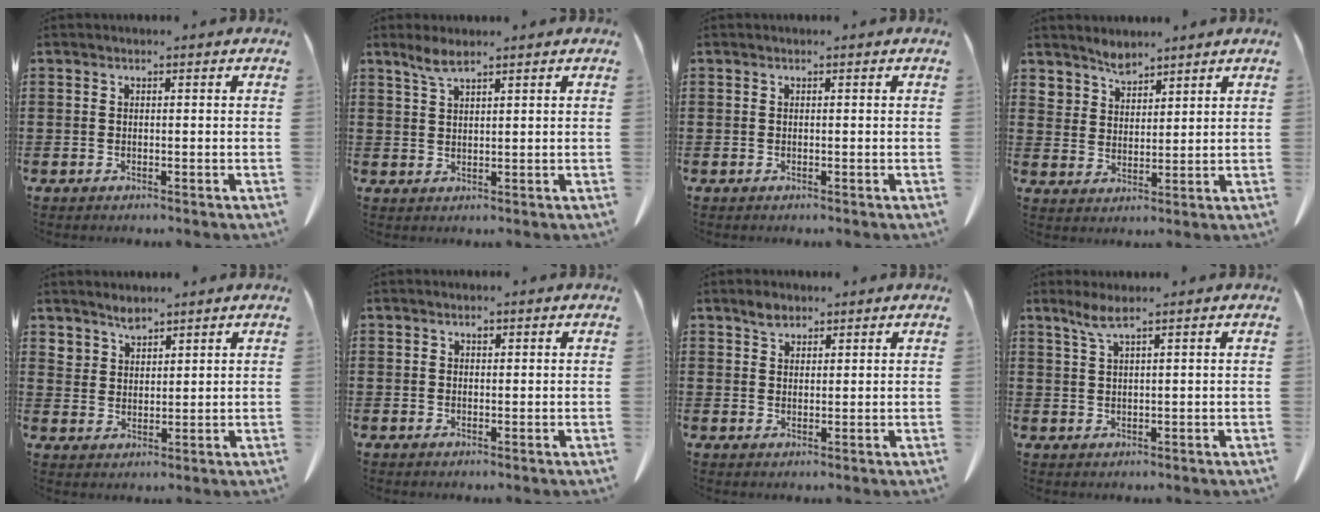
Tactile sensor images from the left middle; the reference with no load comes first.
{"total": 2.9, "force": [2.1, 0.5, 1.9], "torque": [-0.043, 0.002, 0.039]}
{"total": 0.0}
{"total": 3.8, "force": [3.6, 1.2, 0.1], "torque": [-0.013, -0.010, 0.071]}
{"total": 2.9, "force": [2.7, 1.0, 0.2], "torque": [-0.011, -0.004, 0.053]}
{"total": 0.7, "force": [0.4, 0.4, 0.4], "torque": [-0.002, -0.003, 0.007]}
{"total": 2.2, "force": [1.8, 1.0, 0.7], "torque": [-0.010, -0.003, 0.033]}
{"total": 3.0, "force": [2.0, 0.1, 2.2], "torque": [-0.050, 0.000, 0.036]}